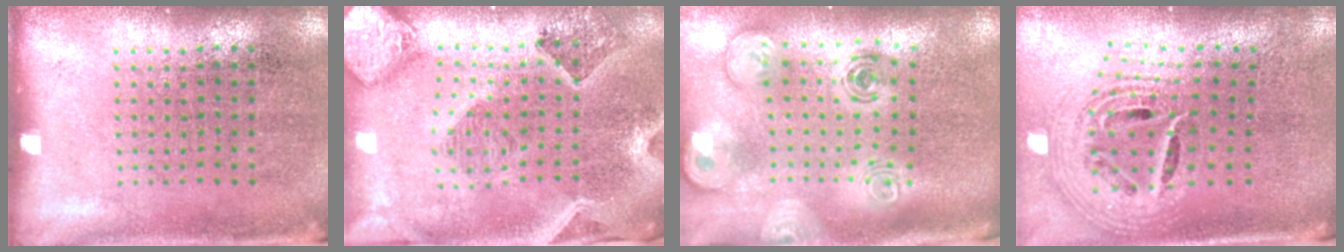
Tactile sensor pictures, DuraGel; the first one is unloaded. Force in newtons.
{"total": 2.3, "press": 2.1, "slide": 1.0}
{"total": 2.8, "press": 2.0, "slide": 2.0}
{"total": 2.6, "press": 1.8, "slide": 1.9}